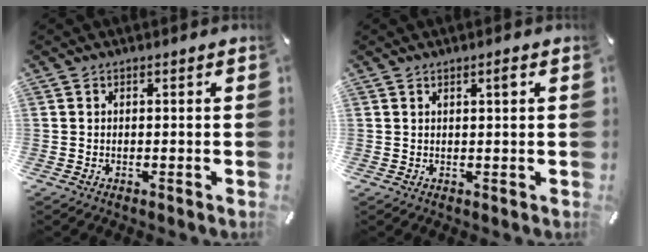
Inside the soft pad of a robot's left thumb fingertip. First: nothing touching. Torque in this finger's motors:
{"motor_torque": [-0.10, -0.05, 0.05, 0.13, 0.00]}